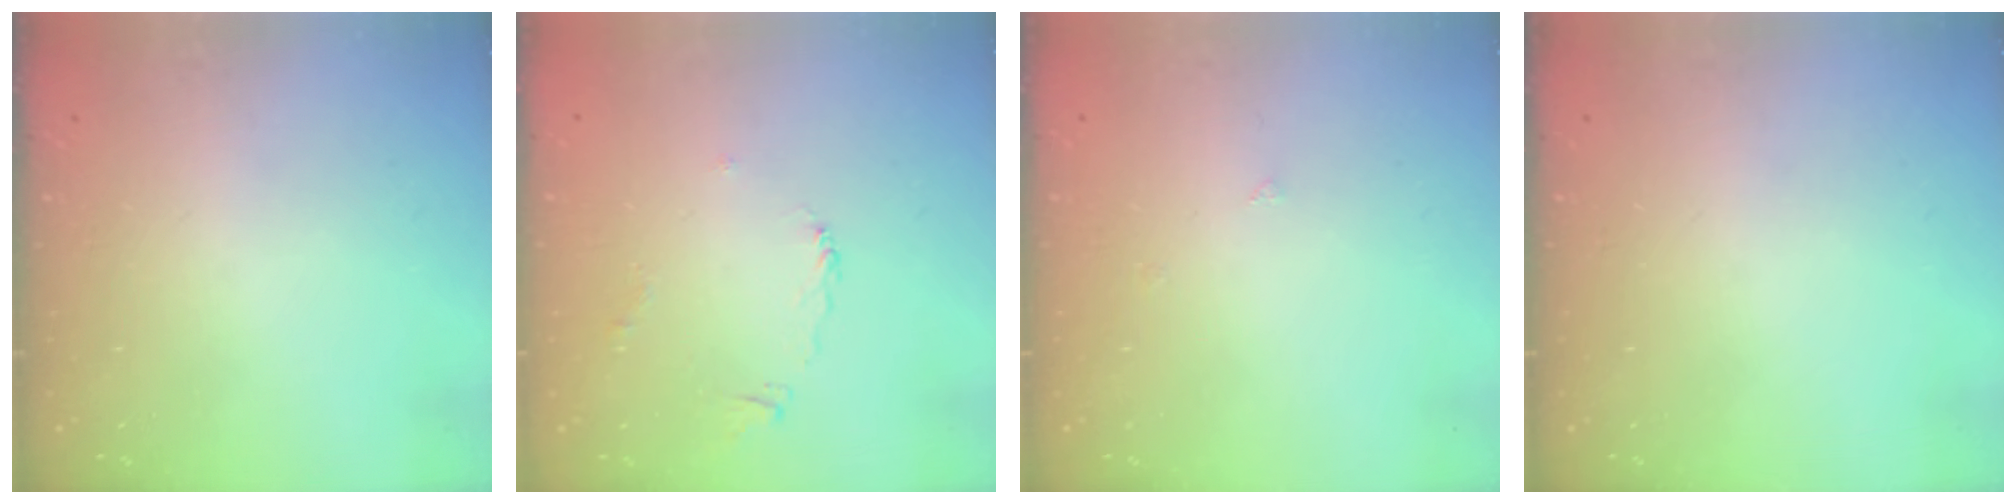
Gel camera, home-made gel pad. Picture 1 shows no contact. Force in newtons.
{"total": 3.2, "press": 3.1, "slide": 0.8}
{"total": 3.8, "press": 3.8, "slide": 0.4}
{"total": 0.0}